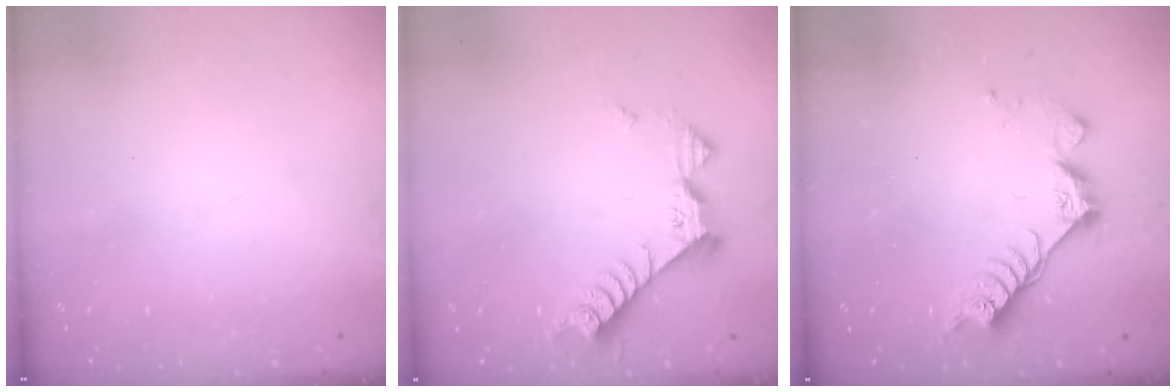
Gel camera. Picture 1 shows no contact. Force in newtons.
{"total": 8.6, "press": 8.5, "slide": 0.8}
{"total": 8.3, "press": 8.2, "slide": 0.7}